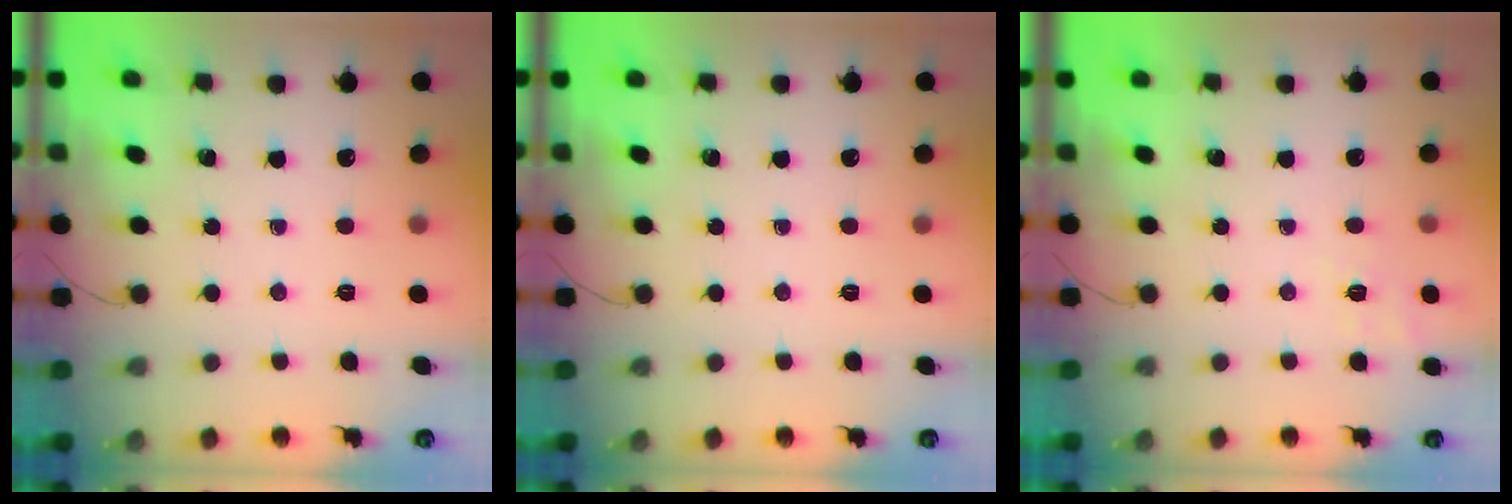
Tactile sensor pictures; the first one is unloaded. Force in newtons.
{"total": 0.0}
{"total": 7.7, "press": 7.5, "slide": 1.9}